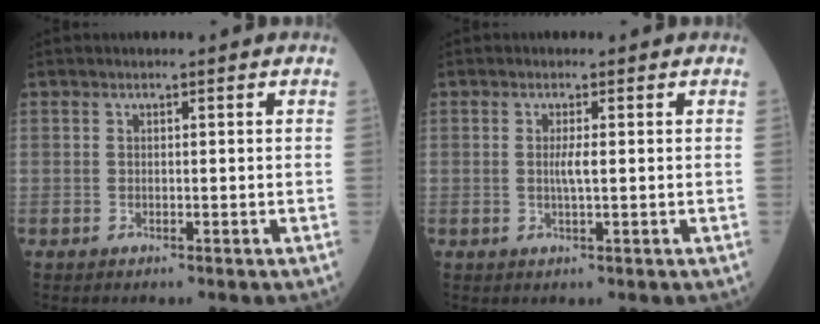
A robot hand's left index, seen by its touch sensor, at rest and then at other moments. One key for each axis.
{"total": 1.7, "fx": -0.3, "fy": 0.0, "fz": 1.6, "tx": -0.035, "ty": -0.004, "tz": -0.006}